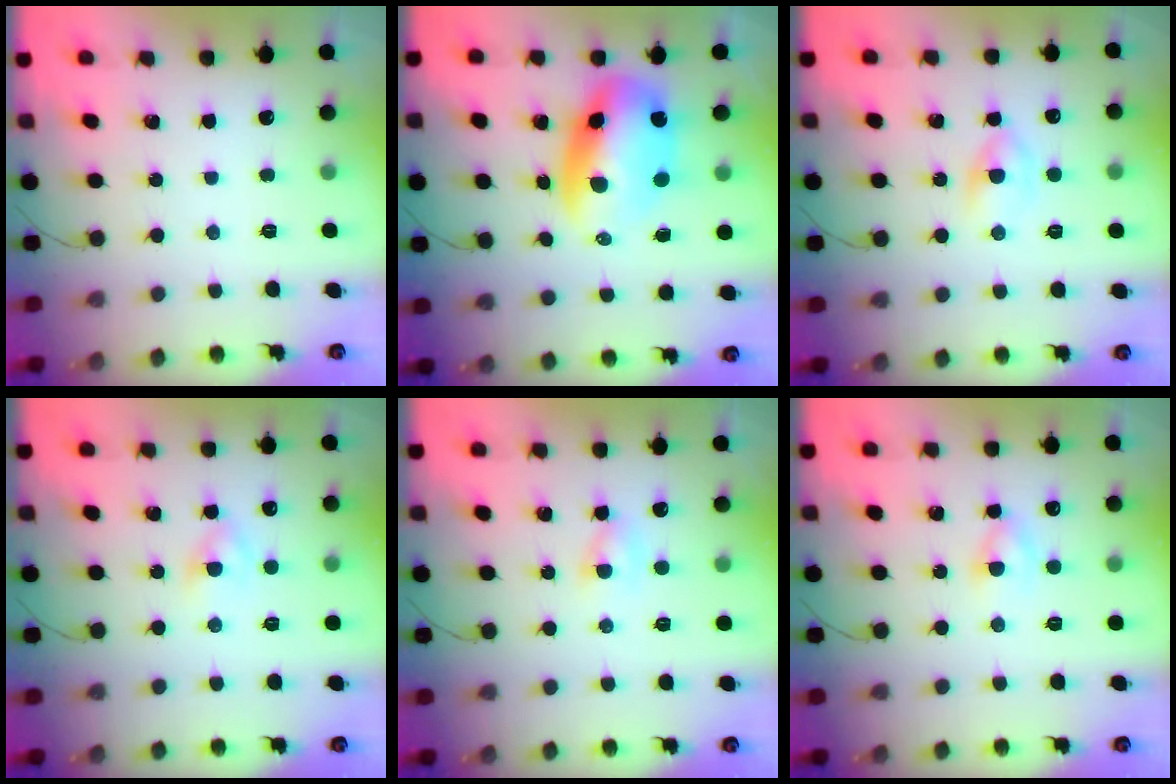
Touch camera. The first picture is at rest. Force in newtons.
{"total": 11.7, "press": 11.3, "slide": 3.1}
{"total": 2.6, "press": 2.3, "slide": 1.1}
{"total": 2.6, "press": 2.4, "slide": 1.1}
{"total": 2.0, "press": 1.8, "slide": 0.8}
{"total": 3.2, "press": 3.0, "slide": 1.3}